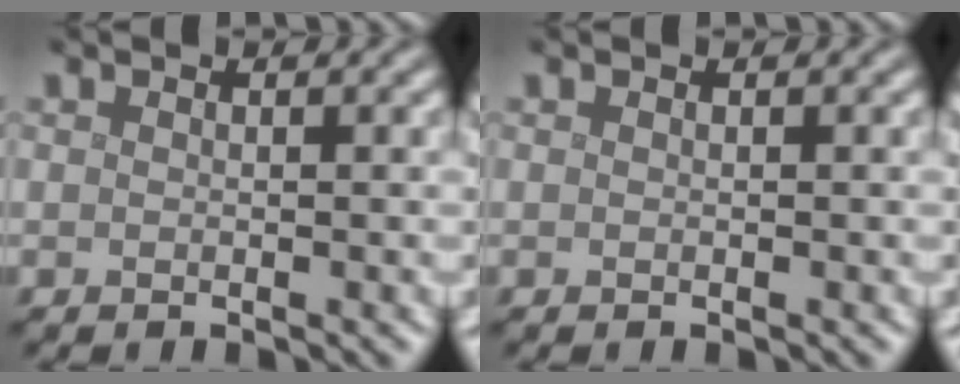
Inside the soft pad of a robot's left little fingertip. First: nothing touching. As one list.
[{"total": 0.0}]